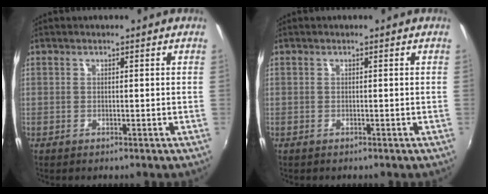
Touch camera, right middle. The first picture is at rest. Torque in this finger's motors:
{"motor_torque": [-0.20, 0.21, -0.02, 0.01]}